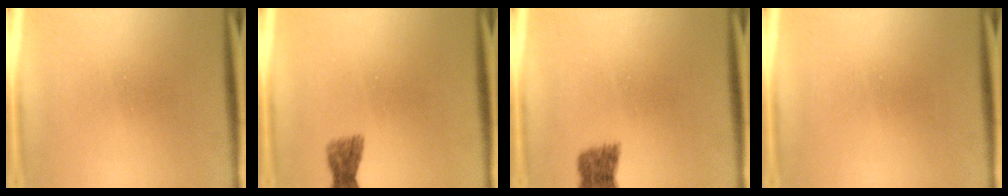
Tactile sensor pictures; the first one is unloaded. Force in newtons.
{"total": 1.8}
{"total": 2.3}
{"total": 0.0}